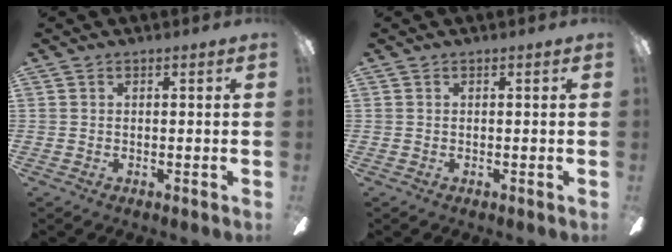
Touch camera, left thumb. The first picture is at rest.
{"total": 0.0}